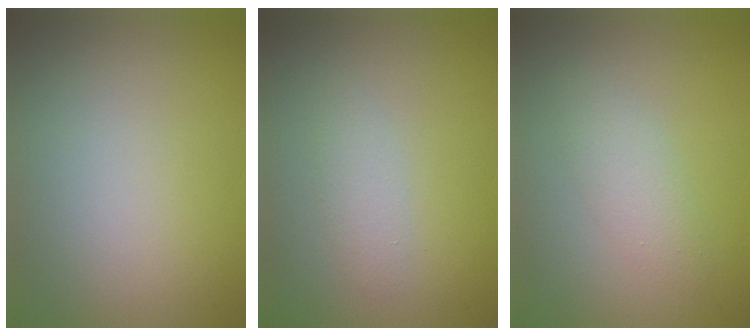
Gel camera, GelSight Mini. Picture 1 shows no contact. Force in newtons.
{"total": 1.5, "press": 1.5, "slide": 0.1}
{"total": 2.7, "press": 2.7, "slide": 0.2}